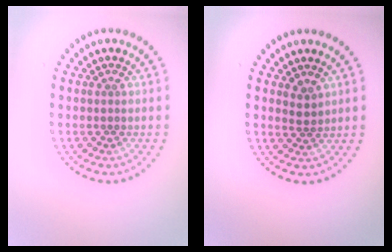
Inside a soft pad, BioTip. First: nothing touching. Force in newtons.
{"total": 1.4, "press": 1.1, "slide": 0.7}